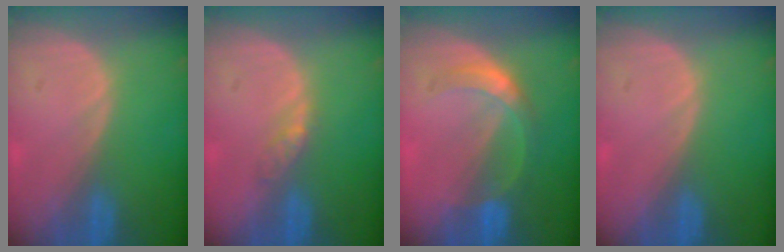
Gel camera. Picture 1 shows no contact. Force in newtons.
{"total": 2.2, "press": 1.9, "slide": 1.2}
{"total": 5.6, "press": 5.0, "slide": 2.5}
{"total": 0.0}